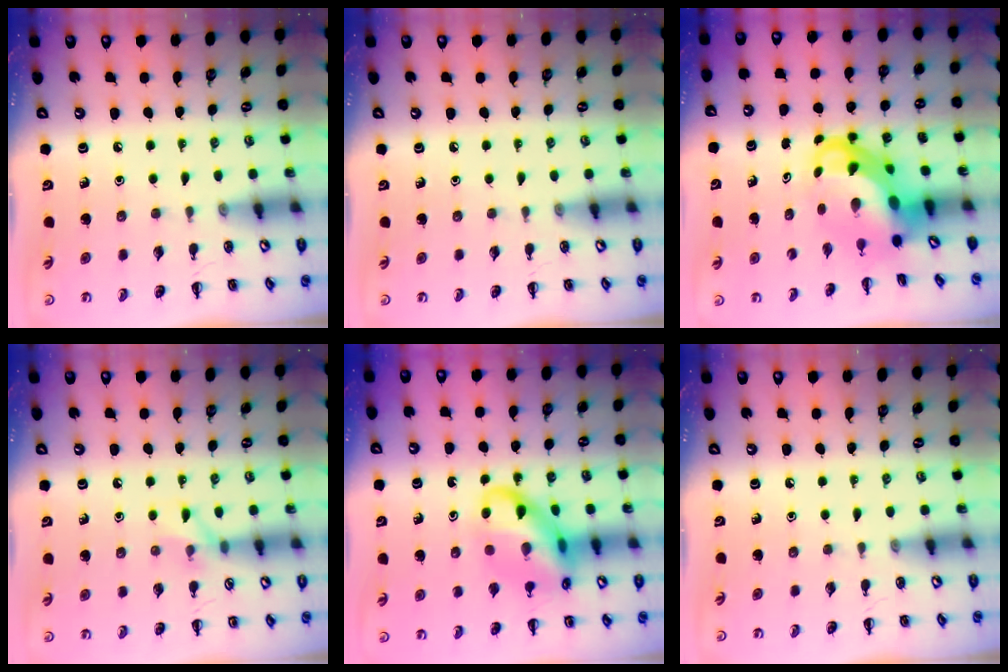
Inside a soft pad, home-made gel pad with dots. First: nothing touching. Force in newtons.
{"total": 0.0}
{"total": 6.4, "press": 6.1, "slide": 1.8}
{"total": 6.7, "press": 6.5, "slide": 1.7}
{"total": 15.5, "press": 15.4, "slide": 2.1}
{"total": 0.0}